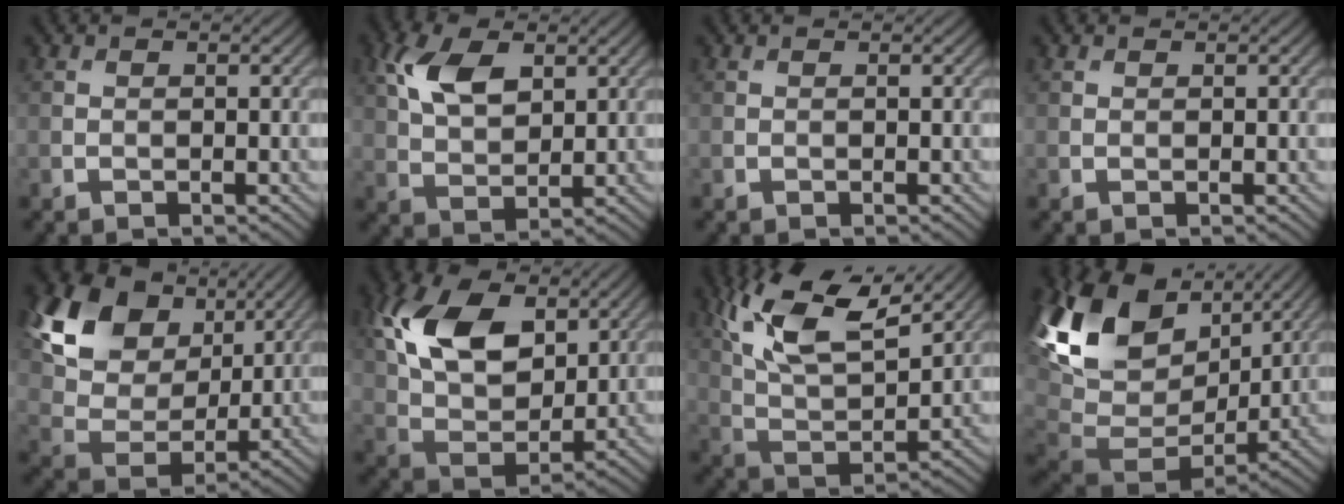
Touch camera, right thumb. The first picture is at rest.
{"total": 7.9, "force": [3.2, 4.4, 5.7], "torque": [-0.132, 0.007, 0.059]}
{"total": 0.0}
{"total": 0.0}
{"total": 14.4, "force": [6.8, 9.6, 8.3], "torque": [-0.196, 0.022, 0.120]}
{"total": 14.0, "force": [5.3, 8.4, 9.8], "torque": [-0.219, 0.018, 0.097]}
{"total": 13.4, "force": [7.4, 5.3, 9.9], "torque": [-0.217, 0.011, 0.136]}
{"total": 17.5, "force": [6.3, 11.3, 11.9], "torque": [-0.283, 0.001, 0.134]}